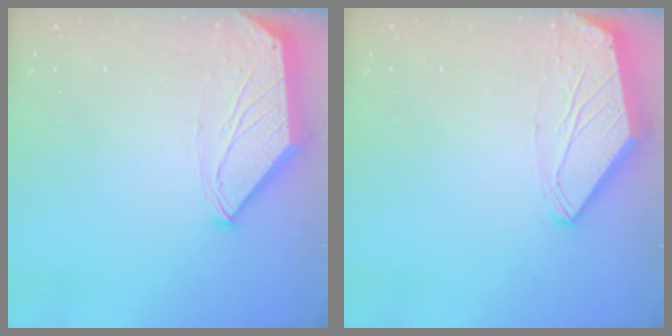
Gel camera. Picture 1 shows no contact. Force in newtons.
{"total": 0.0}